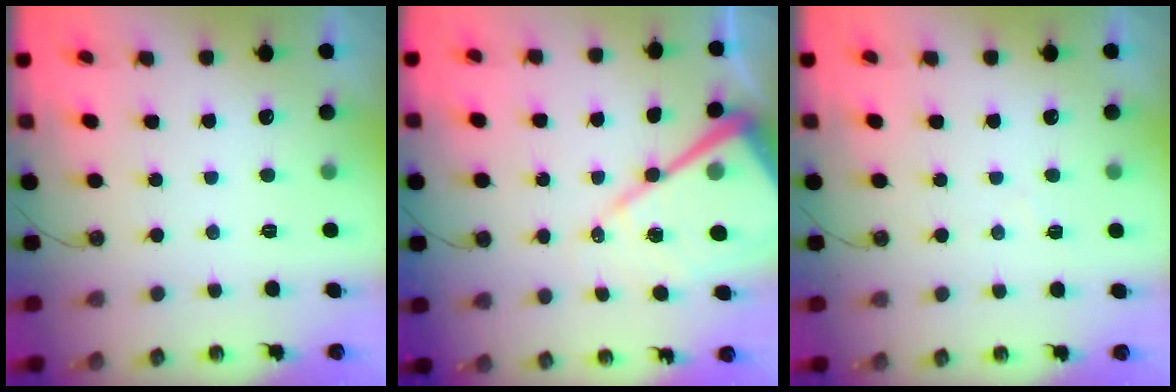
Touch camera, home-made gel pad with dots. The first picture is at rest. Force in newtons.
{"total": 18.2, "press": 18.2, "slide": 1.6}
{"total": 3.3, "press": 3.2, "slide": 0.6}